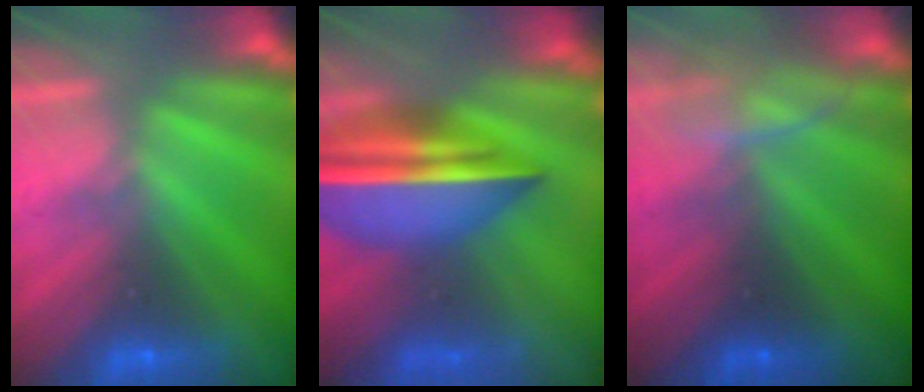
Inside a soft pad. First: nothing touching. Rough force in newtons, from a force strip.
{"total": 7.1}
{"total": 2.8}